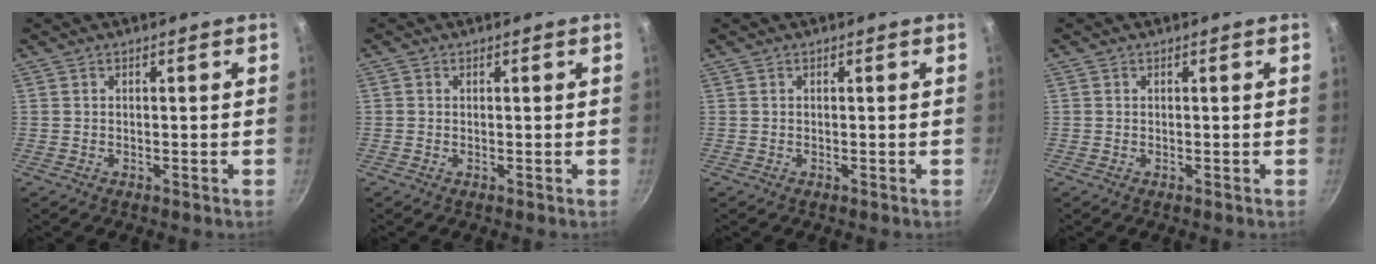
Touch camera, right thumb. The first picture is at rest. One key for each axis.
{"total": 0.5, "fx": 0.0, "fy": 0.5, "fz": 0.1, "tx": 0.000, "ty": 0.001, "tz": -0.002}
{"total": 0.0}
{"total": 0.0}